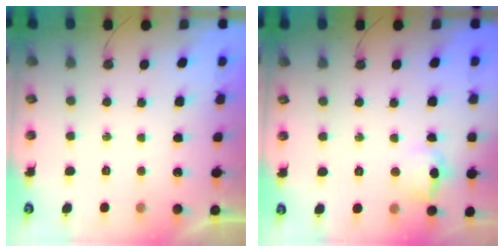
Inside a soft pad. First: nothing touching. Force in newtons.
{"total": 8.9, "press": 8.8, "slide": 1.2}